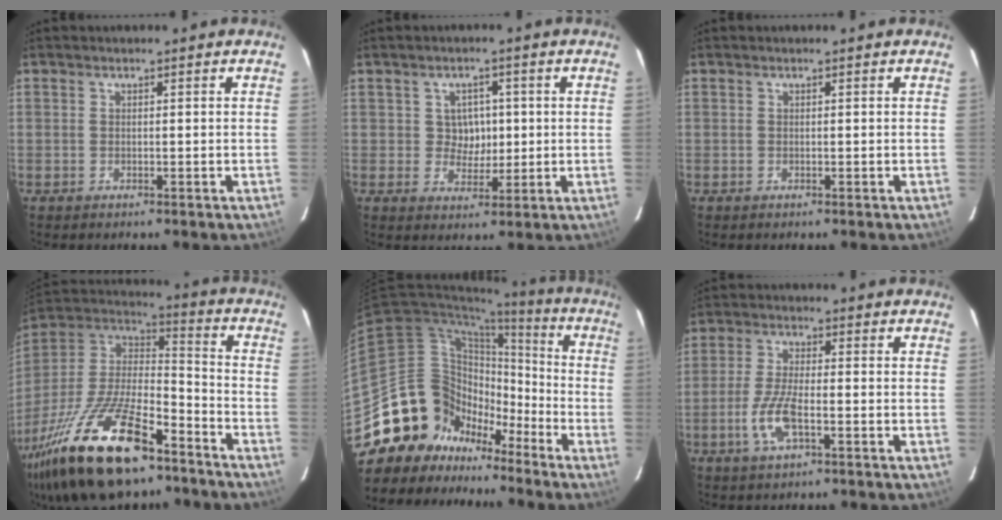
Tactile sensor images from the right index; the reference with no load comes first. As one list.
[{"total": 4.4, "force": [0.4, 4.1, 1.6], "torque": [-0.026, 0.011, 0.009]}, {"total": 0.0}, {"total": 29.7, "force": [-19.1, 11.1, 19.9], "torque": [-0.406, -0.041, -0.321]}, {"total": 19.1, "force": [-12.6, 13.1, 6.1], "torque": [-0.130, 0.052, -0.211]}, {"total": 7.3, "force": [-2.7, 2.0, 6.4], "torque": [-0.142, -0.004, -0.054]}]